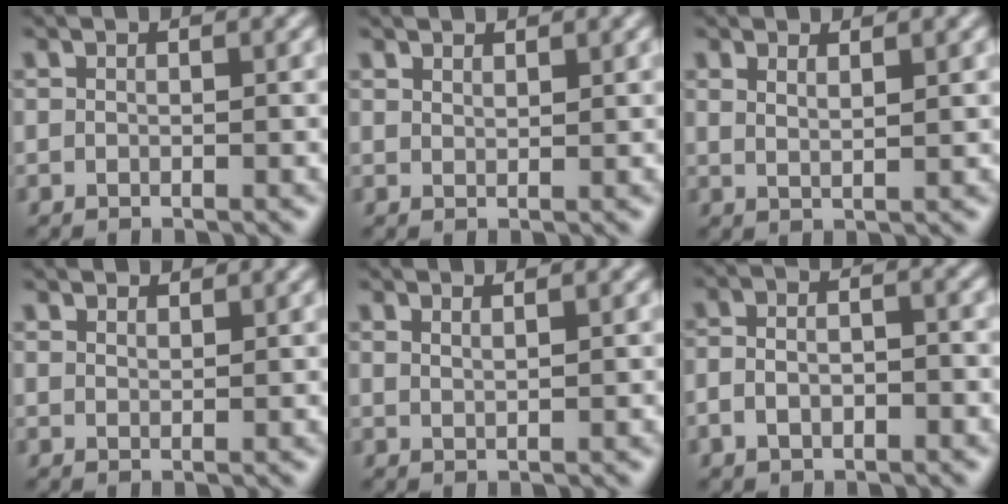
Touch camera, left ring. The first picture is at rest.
{"total": 1.2, "force": [1.1, 0.2, 0.2], "torque": [-0.004, -0.001, 0.020]}
{"total": 1.5, "force": [1.0, 0.5, 1.0], "torque": [-0.014, -0.003, 0.016]}
{"total": 1.6, "force": [1.5, 0.4, 0.3], "torque": [-0.009, 0.000, 0.022]}
{"total": 0.9, "force": [0.7, 0.3, 0.6], "torque": [-0.005, -0.002, 0.010]}
{"total": 3.4, "force": [-1.2, 1.9, 2.5], "torque": [-0.042, -0.002, -0.020]}